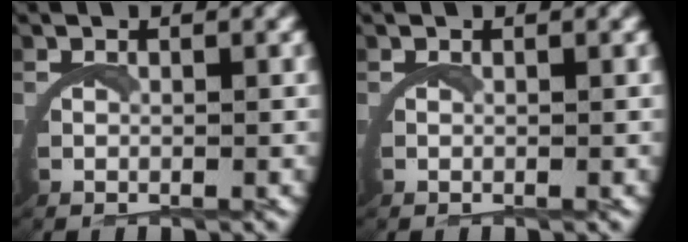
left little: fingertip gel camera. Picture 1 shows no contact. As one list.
[{"total": 0.0}]